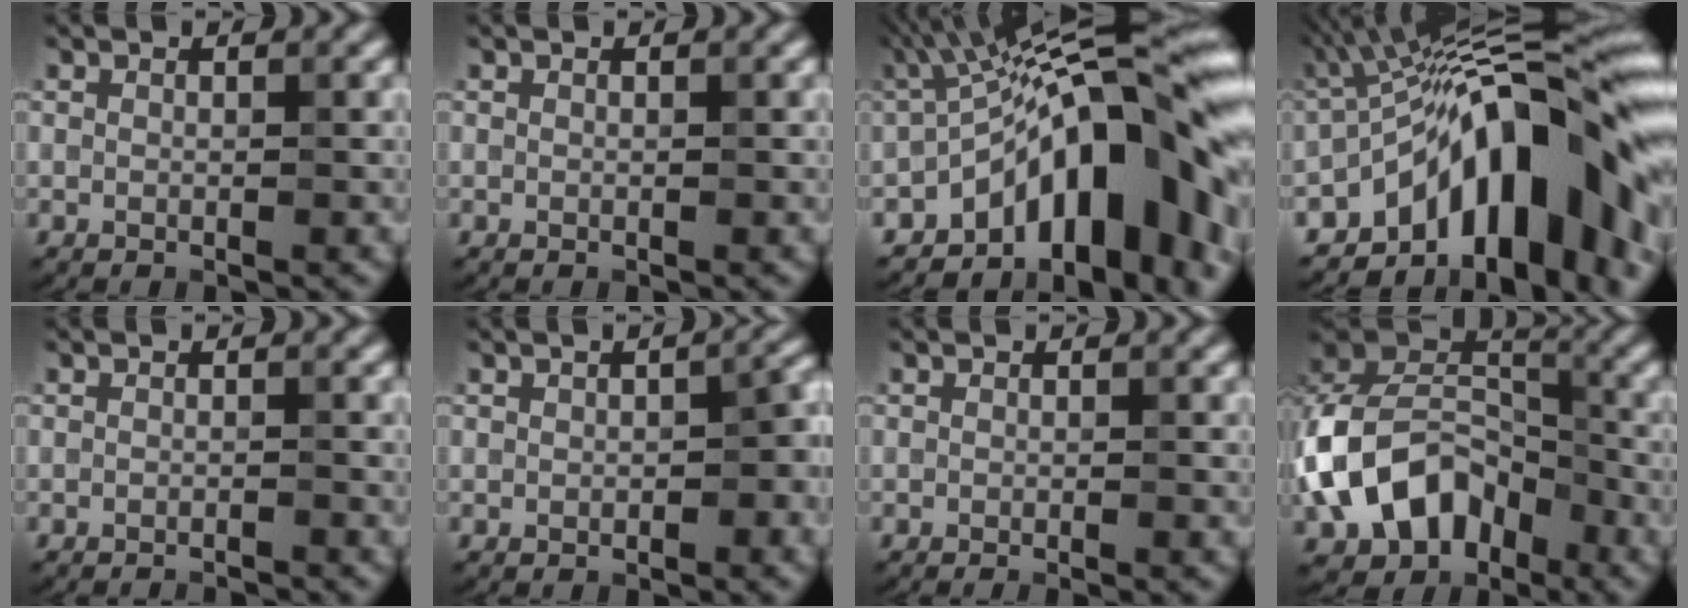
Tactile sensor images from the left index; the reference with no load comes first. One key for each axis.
{"total": 0.0}
{"total": 16.9, "fx": -5.0, "fy": 7.3, "fz": 14.4, "tx": -0.148, "ty": 0.045, "tz": -0.090}
{"total": 15.7, "fx": -5.7, "fy": 6.6, "fz": 13.0, "tx": -0.145, "ty": 0.026, "tz": -0.105}
{"total": 2.0, "fx": -1.9, "fy": 0.3, "fz": 0.7, "tx": -0.001, "ty": -0.003, "tz": -0.027}
{"total": 2.6, "fx": -0.4, "fy": 1.5, "fz": 2.1, "tx": -0.025, "ty": 0.001, "tz": -0.005}
{"total": 1.1, "fx": -0.6, "fy": 0.3, "fz": 0.8, "tx": -0.003, "ty": -0.009, "tz": -0.012}
{"total": 12.1, "fx": -4.5, "fy": 8.6, "fz": 7.1, "tx": -0.145, "ty": 0.003, "tz": -0.098}